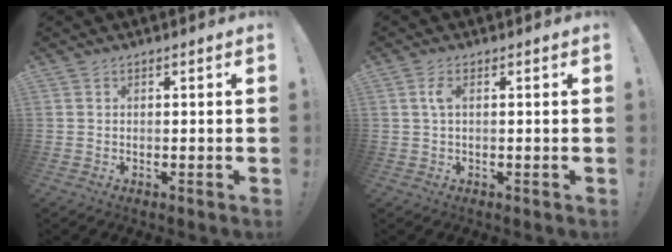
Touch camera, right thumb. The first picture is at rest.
{"total": 2.7, "force": [0.4, 0.8, 2.5], "torque": [-0.049, 0.003, 0.005]}